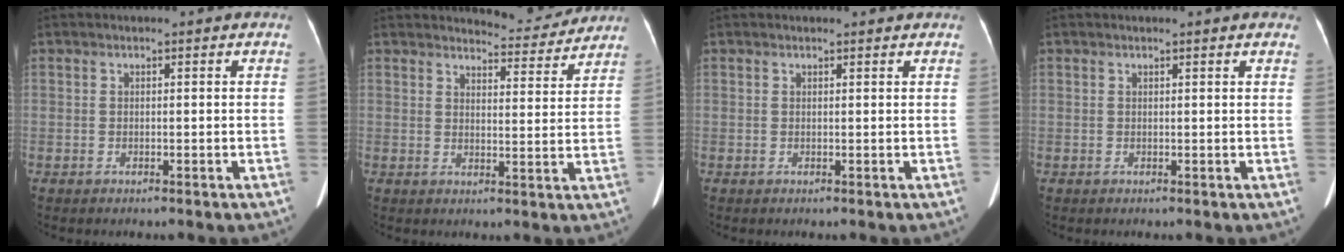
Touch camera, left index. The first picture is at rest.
{"total": 6.8, "force": [6.7, 0.6, 0.2], "torque": [-0.003, -0.032, 0.078]}
{"total": 2.3, "force": [2.2, 0.3, 0.6], "torque": [-0.009, -0.008, 0.018]}
{"total": 4.1, "force": [3.6, 0.7, 1.8], "torque": [-0.016, -0.005, 0.024]}